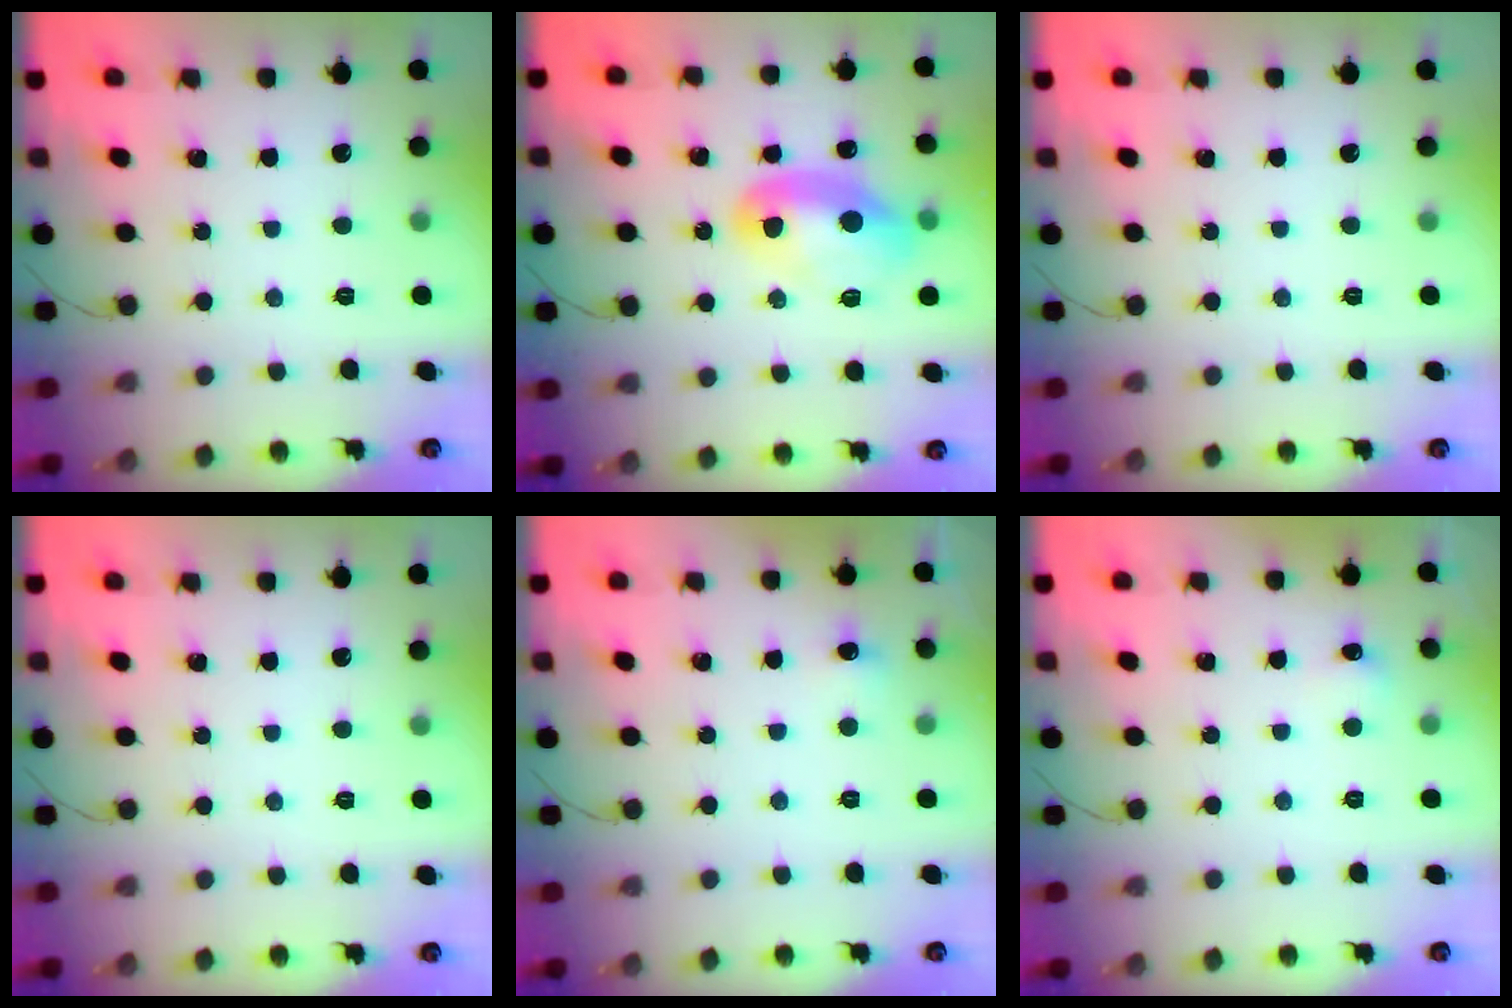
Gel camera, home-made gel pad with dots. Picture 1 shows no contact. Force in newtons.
{"total": 12.2, "press": 12.1, "slide": 1.3}
{"total": 0.0}
{"total": 0.0}
{"total": 4.8, "press": 4.6, "slide": 1.4}
{"total": 4.4, "press": 4.2, "slide": 1.3}